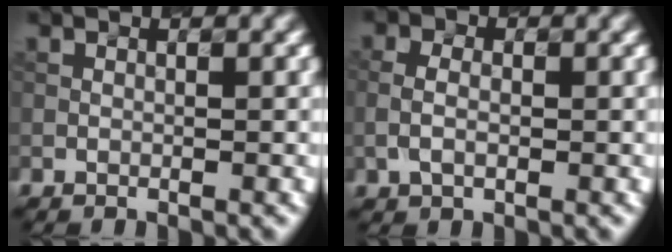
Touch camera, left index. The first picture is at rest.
{"total": 1.9, "force": [-0.2, 1.3, 1.4], "torque": [-0.032, 0.005, -0.007]}